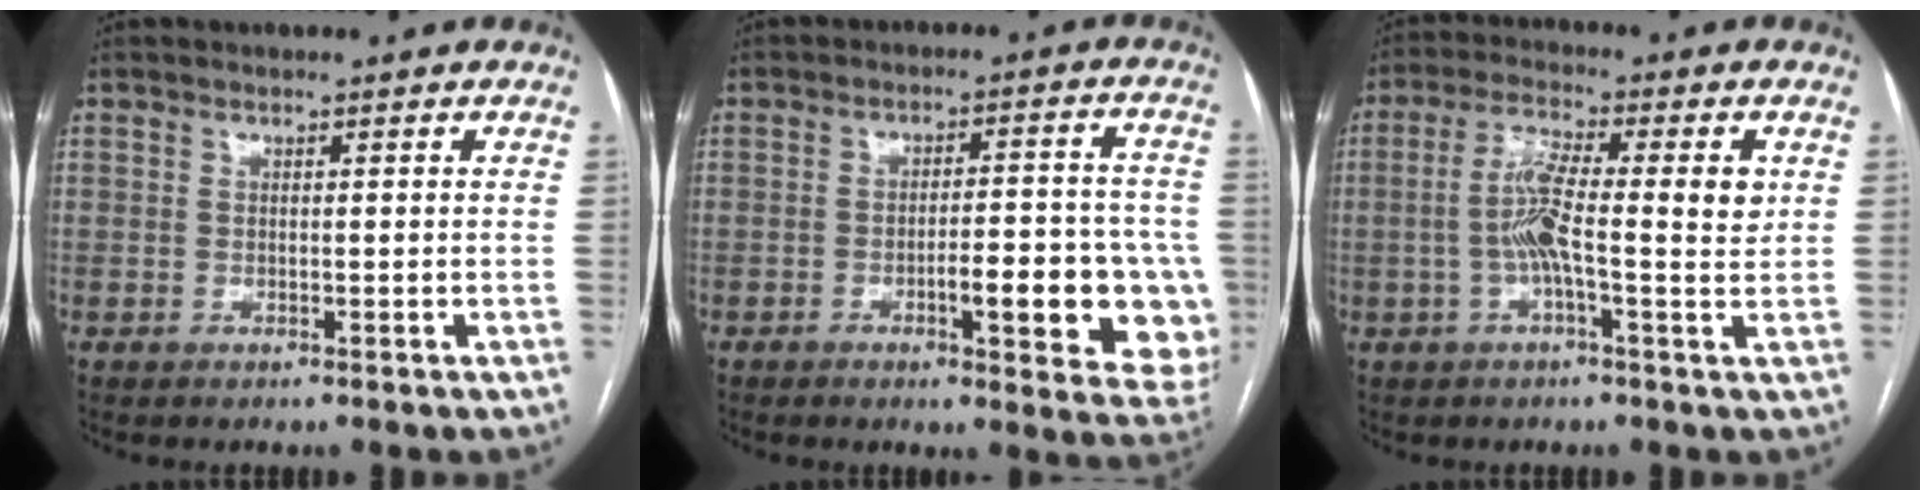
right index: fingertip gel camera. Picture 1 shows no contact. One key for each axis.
{"total": 13.9, "fx": -4.2, "fy": 3.2, "fz": 12.9, "tx": -0.107, "ty": 0.021, "tz": -0.045}
{"total": 8.7, "fx": 0.3, "fy": 1.4, "fz": 8.6, "tx": -0.160, "ty": 0.016, "tz": -0.002}